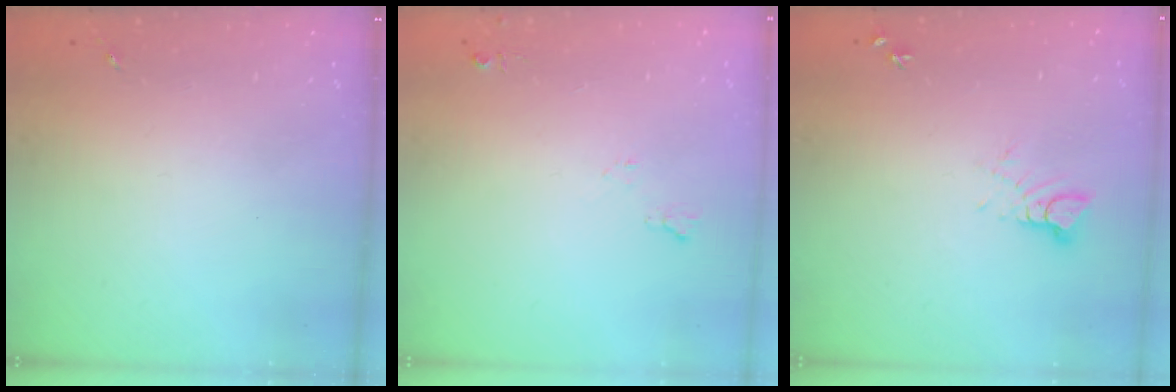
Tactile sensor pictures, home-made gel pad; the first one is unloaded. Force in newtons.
{"total": 4.9, "press": 4.8, "slide": 0.9}
{"total": 3.5, "press": 3.5, "slide": 0.2}